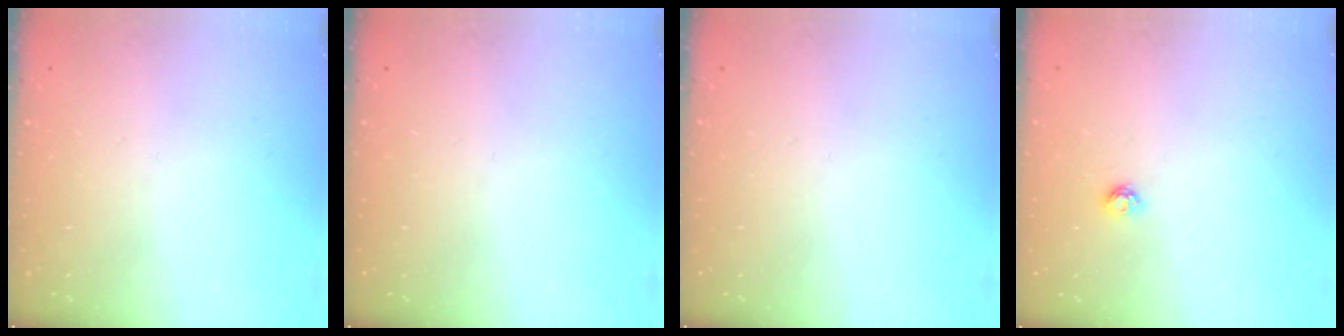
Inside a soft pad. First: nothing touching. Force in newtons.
{"total": 0.0}
{"total": 0.0}
{"total": 3.6, "press": 3.5, "slide": 0.3}